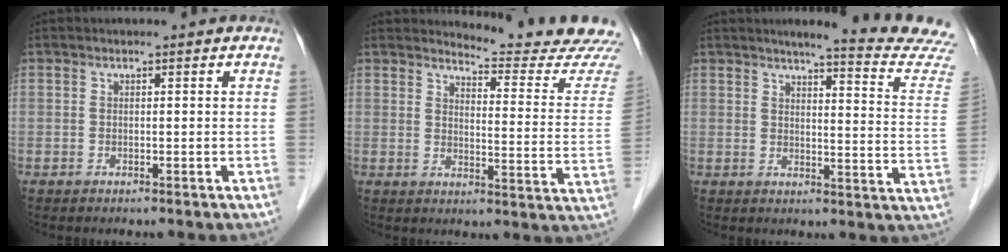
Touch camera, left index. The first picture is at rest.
{"total": 13.7, "force": [13.6, -1.6, 1.2], "torque": [-0.011, -0.119, 0.148]}
{"total": 14.4, "force": [13.7, -1.7, 4.1], "torque": [-0.049, -0.099, 0.144]}